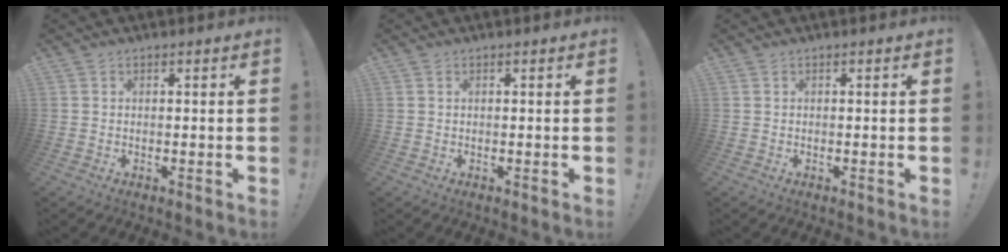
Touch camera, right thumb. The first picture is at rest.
{"total": 0.0}
{"total": 0.0}